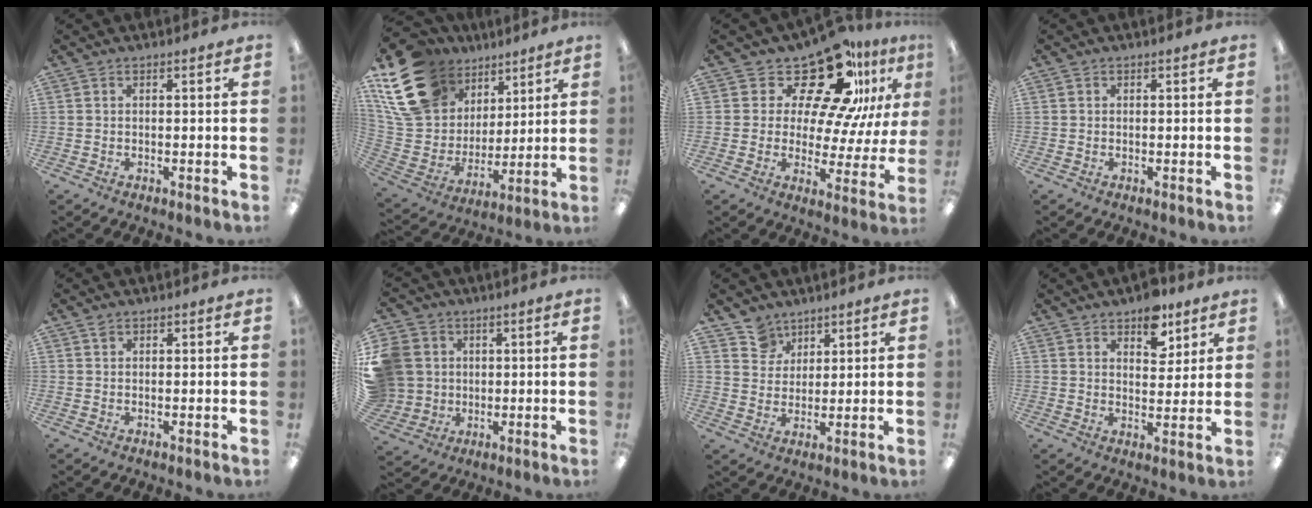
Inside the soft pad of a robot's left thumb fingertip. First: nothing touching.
{"total": 21.2, "force": [11.4, 14.9, 10.0], "torque": [-0.198, -0.047, 0.225]}
{"total": 19.6, "force": [13.8, 8.3, 11.2], "torque": [-0.182, -0.096, 0.234]}
{"total": 0.0}
{"total": 0.9, "force": [0.6, 0.6, 0.3], "torque": [-0.006, 0.002, 0.012]}
{"total": 11.0, "force": [2.5, 10.3, 2.9], "torque": [-0.094, 0.001, 0.057]}
{"total": 6.5, "force": [4.8, 4.4, 0.1], "torque": [-0.013, -0.023, 0.092]}
{"total": 8.5, "force": [6.0, 4.7, 3.8], "torque": [-0.037, -0.027, 0.101]}